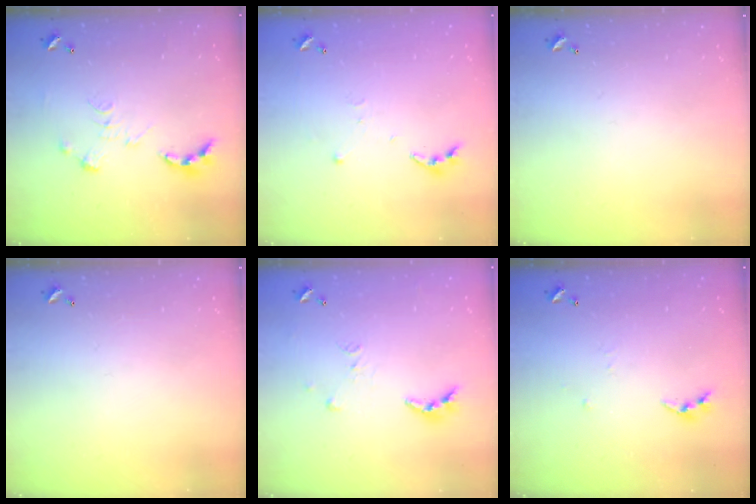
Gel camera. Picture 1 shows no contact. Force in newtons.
{"total": 3.8, "press": 3.8, "slide": 0.4}
{"total": 0.0}
{"total": 0.0}
{"total": 8.1, "press": 8.1, "slide": 0.7}
{"total": 4.7, "press": 4.7, "slide": 0.4}